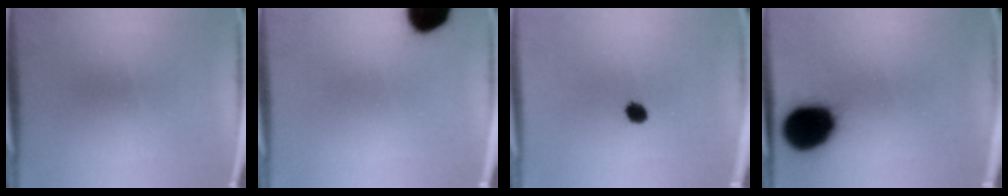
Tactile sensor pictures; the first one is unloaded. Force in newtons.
{"total": 11.0}
{"total": 2.8}
{"total": 16.8}